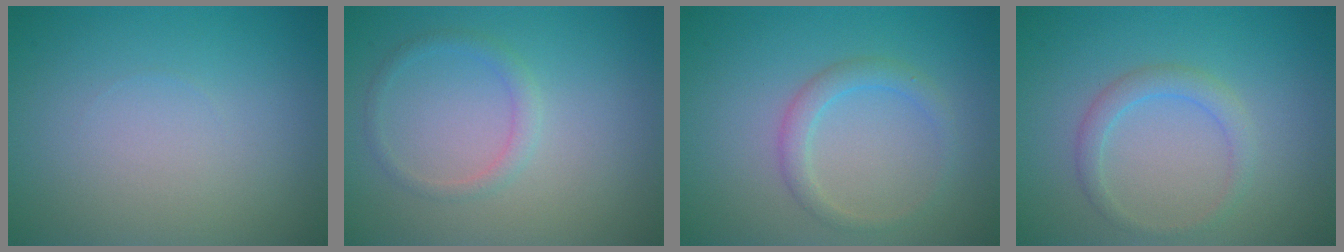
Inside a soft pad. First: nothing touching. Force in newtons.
{"total": 1.4, "press": 1.4, "slide": 0.1}
{"total": 2.0, "press": 2.0, "slide": 0.0}
{"total": 1.9, "press": 1.9, "slide": 0.1}